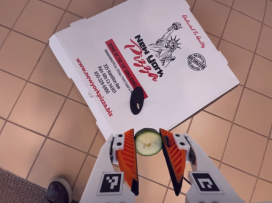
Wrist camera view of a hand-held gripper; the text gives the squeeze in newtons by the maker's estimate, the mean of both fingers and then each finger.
{"total": 7.9, "left": 7.8, "right": 8.0}